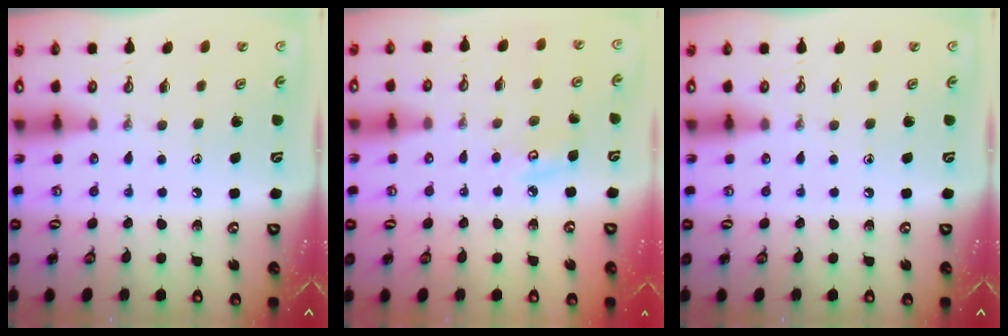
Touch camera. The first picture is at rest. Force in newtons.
{"total": 6.3, "press": 6.3, "slide": 0.4}
{"total": 0.0}